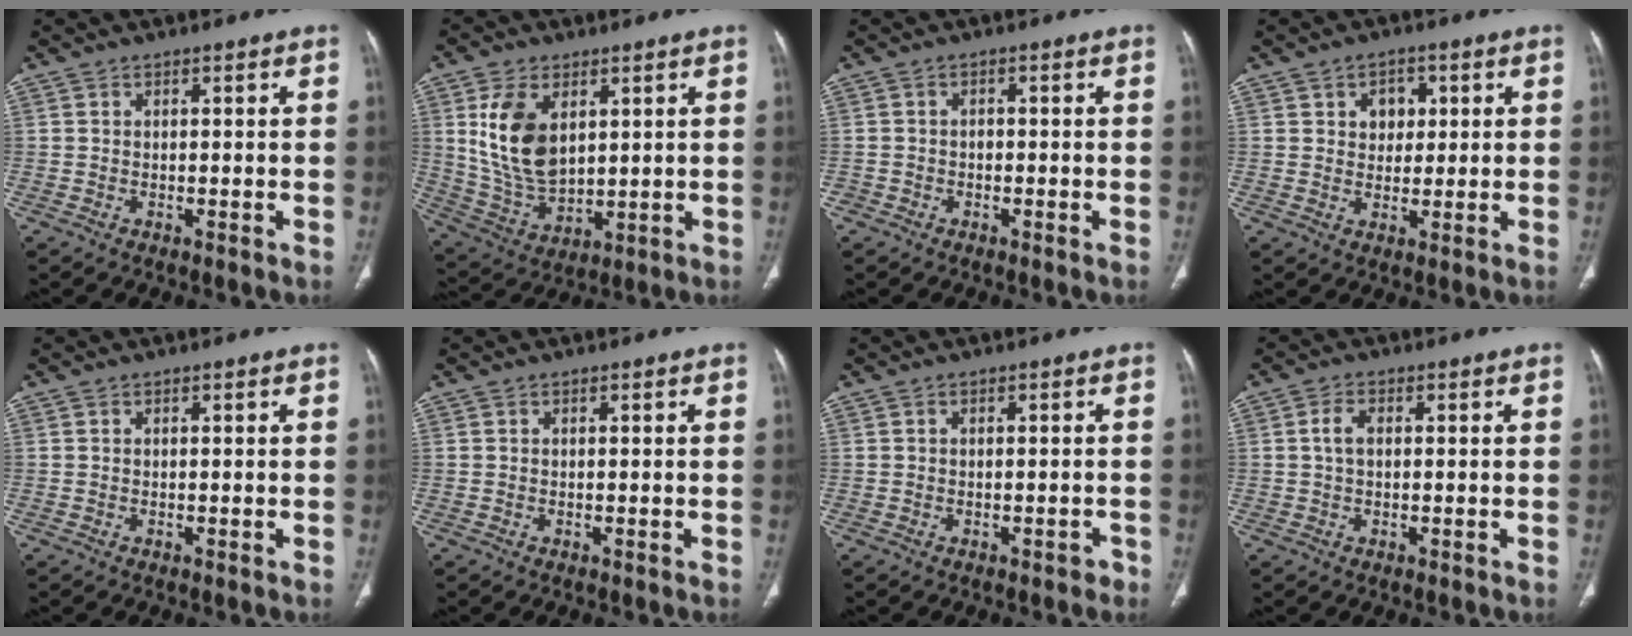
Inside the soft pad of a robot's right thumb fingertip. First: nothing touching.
{"total": 13.4, "force": [4.0, 8.2, 9.8], "torque": [-0.176, -0.019, 0.093]}
{"total": 1.4, "force": [-0.7, 1.2, 0.2], "torque": [0.004, 0.007, -0.015]}
{"total": 4.7, "force": [1.5, 3.7, 2.5], "torque": [-0.010, -0.004, 0.021]}
{"total": 0.0}
{"total": 0.0}
{"total": 1.3, "force": [-0.8, 0.8, 0.6], "torque": [-0.004, 0.006, -0.009]}
{"total": 2.8, "force": [0.3, 1.7, 2.3], "torque": [-0.042, 0.007, 0.004]}